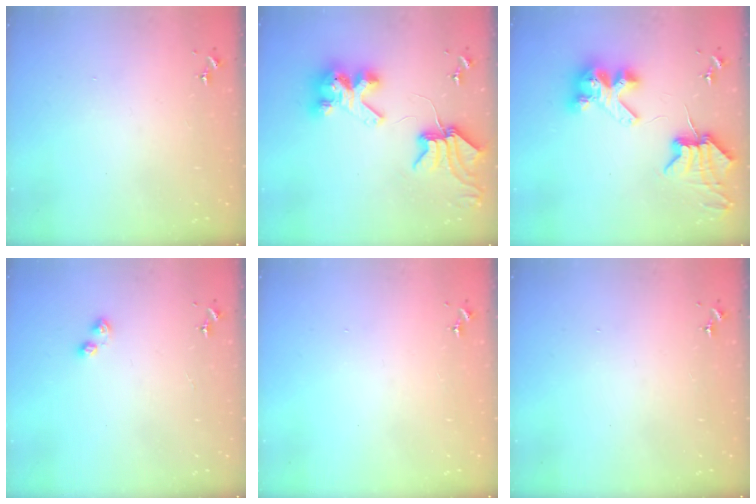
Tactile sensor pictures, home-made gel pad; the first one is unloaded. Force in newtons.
{"total": 11.2, "press": 11.1, "slide": 1.4}
{"total": 9.5, "press": 9.4, "slide": 1.2}
{"total": 4.3, "press": 4.3, "slide": 0.4}
{"total": 0.0}
{"total": 0.0}